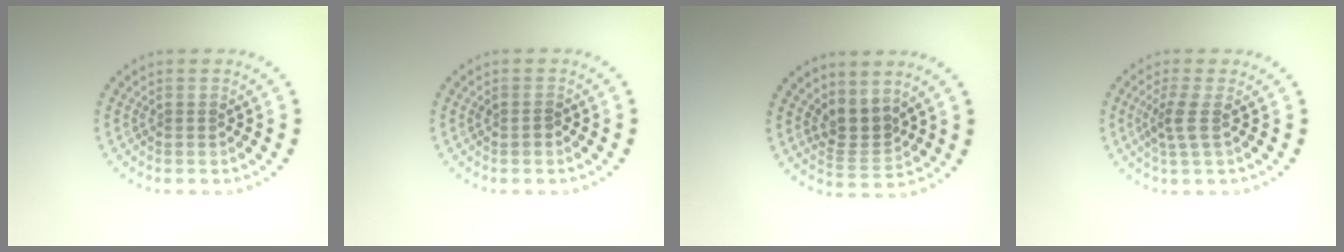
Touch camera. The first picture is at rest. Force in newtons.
{"total": 0.6, "press": 0.6, "slide": 0.2}
{"total": 2.8, "press": 2.1, "slide": 1.9}
{"total": 2.0, "press": 1.5, "slide": 1.3}